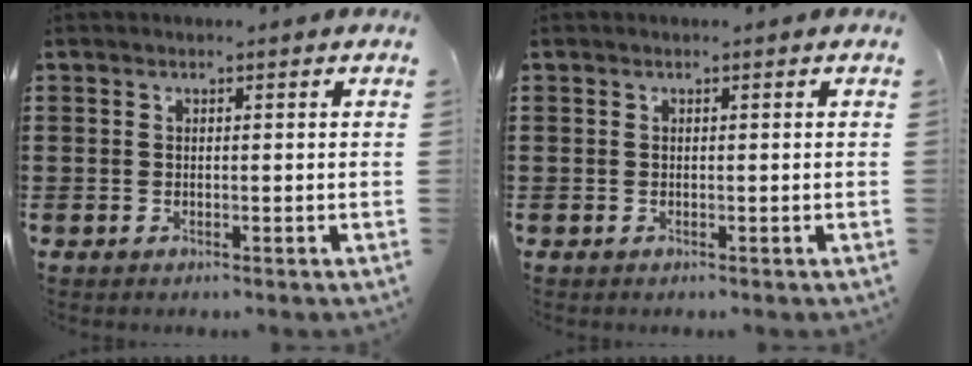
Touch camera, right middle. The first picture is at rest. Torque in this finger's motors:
{"motor_torque": [0.00, 0.00, 0.00, -0.01]}